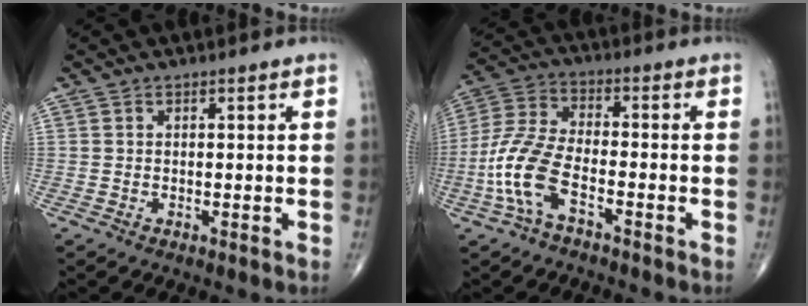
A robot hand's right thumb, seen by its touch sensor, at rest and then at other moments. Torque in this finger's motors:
{"motor_torque": [0.68, 0.08, 1.23, -0.10, 0.41]}